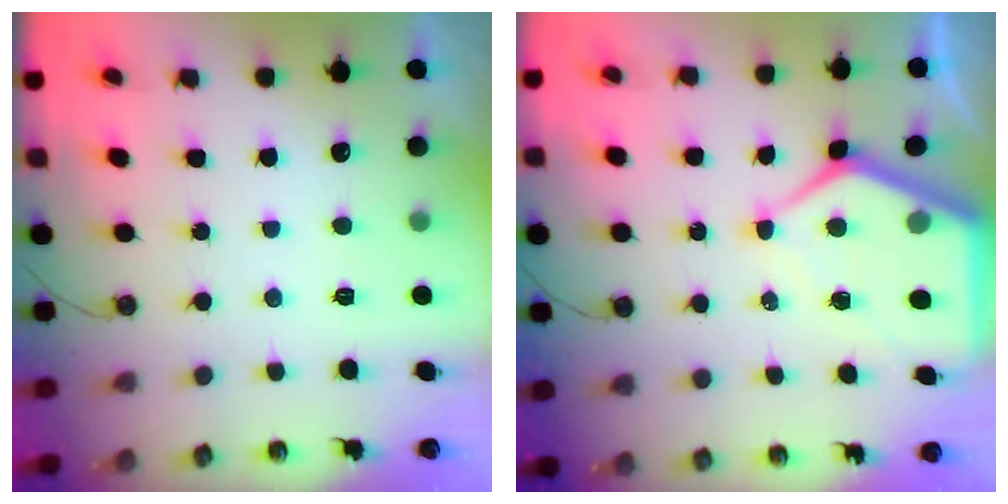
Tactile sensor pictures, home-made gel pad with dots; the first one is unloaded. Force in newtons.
{"total": 12.6, "press": 12.5, "slide": 0.9}